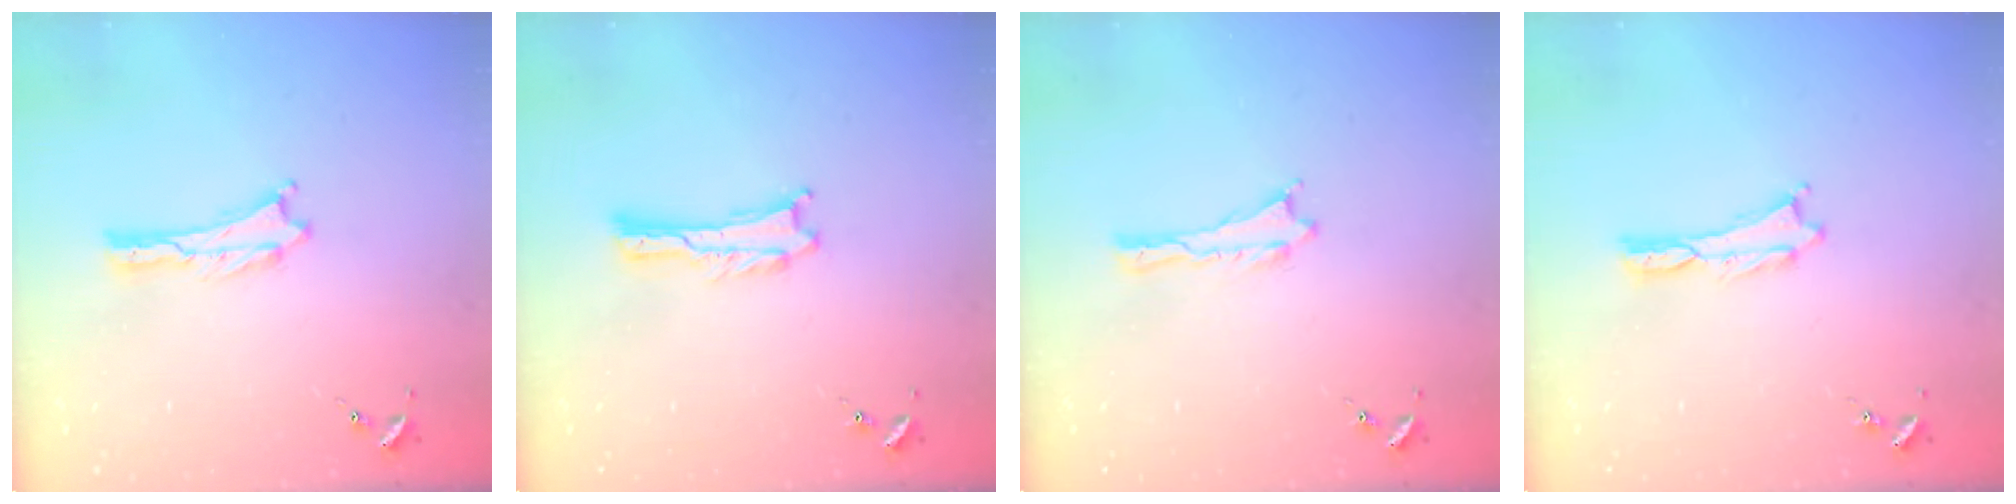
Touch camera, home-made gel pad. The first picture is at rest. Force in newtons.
{"total": 0.0}
{"total": 0.0}
{"total": 0.0}